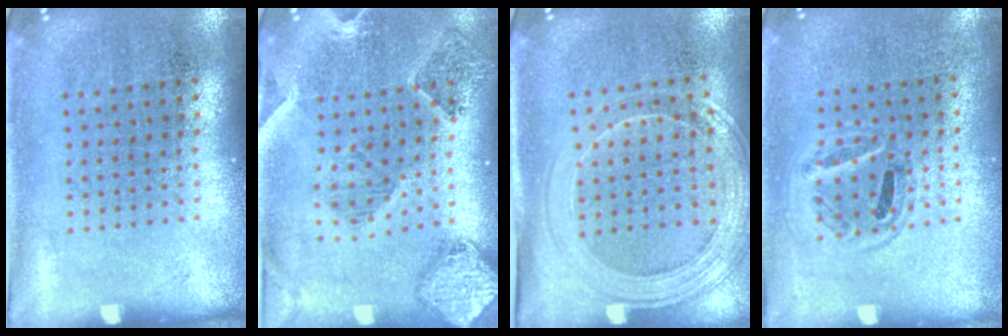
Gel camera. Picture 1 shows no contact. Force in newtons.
{"total": 1.6, "press": 1.5, "slide": 0.4}
{"total": 1.6, "press": 1.5, "slide": 0.4}
{"total": 1.0, "press": 0.9, "slide": 0.3}